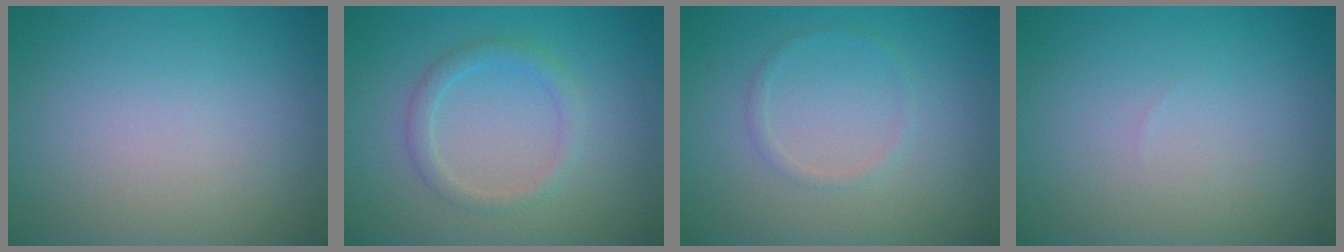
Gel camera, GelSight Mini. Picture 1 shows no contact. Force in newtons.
{"total": 1.9, "press": 1.9, "slide": 0.2}
{"total": 0.9, "press": 0.9, "slide": 0.1}
{"total": 0.0}